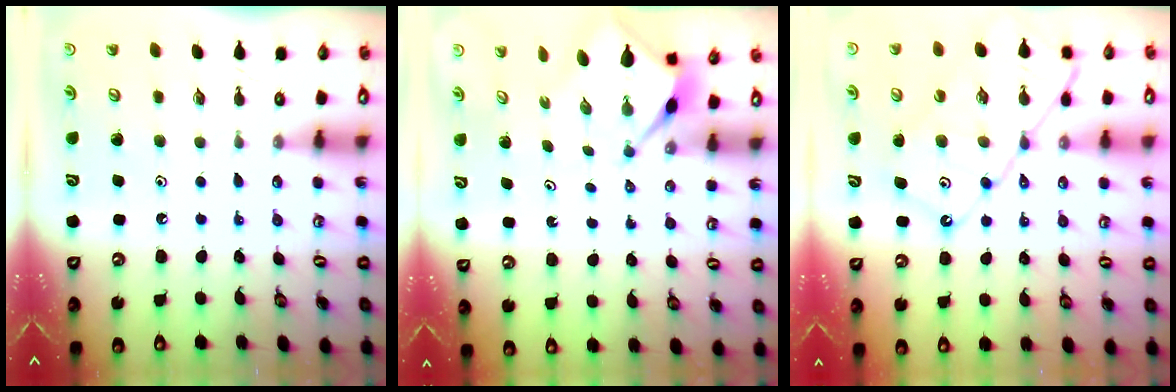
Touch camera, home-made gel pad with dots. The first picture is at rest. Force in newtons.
{"total": 2.5, "press": 2.5, "slide": 0.1}
{"total": 14.9, "press": 14.8, "slide": 1.7}